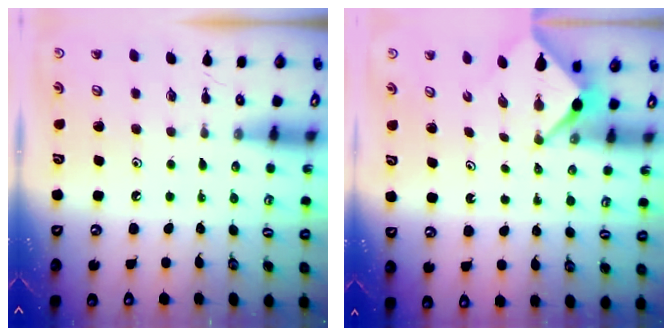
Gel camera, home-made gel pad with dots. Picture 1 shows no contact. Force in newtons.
{"total": 3.9, "press": 3.9, "slide": 0.3}